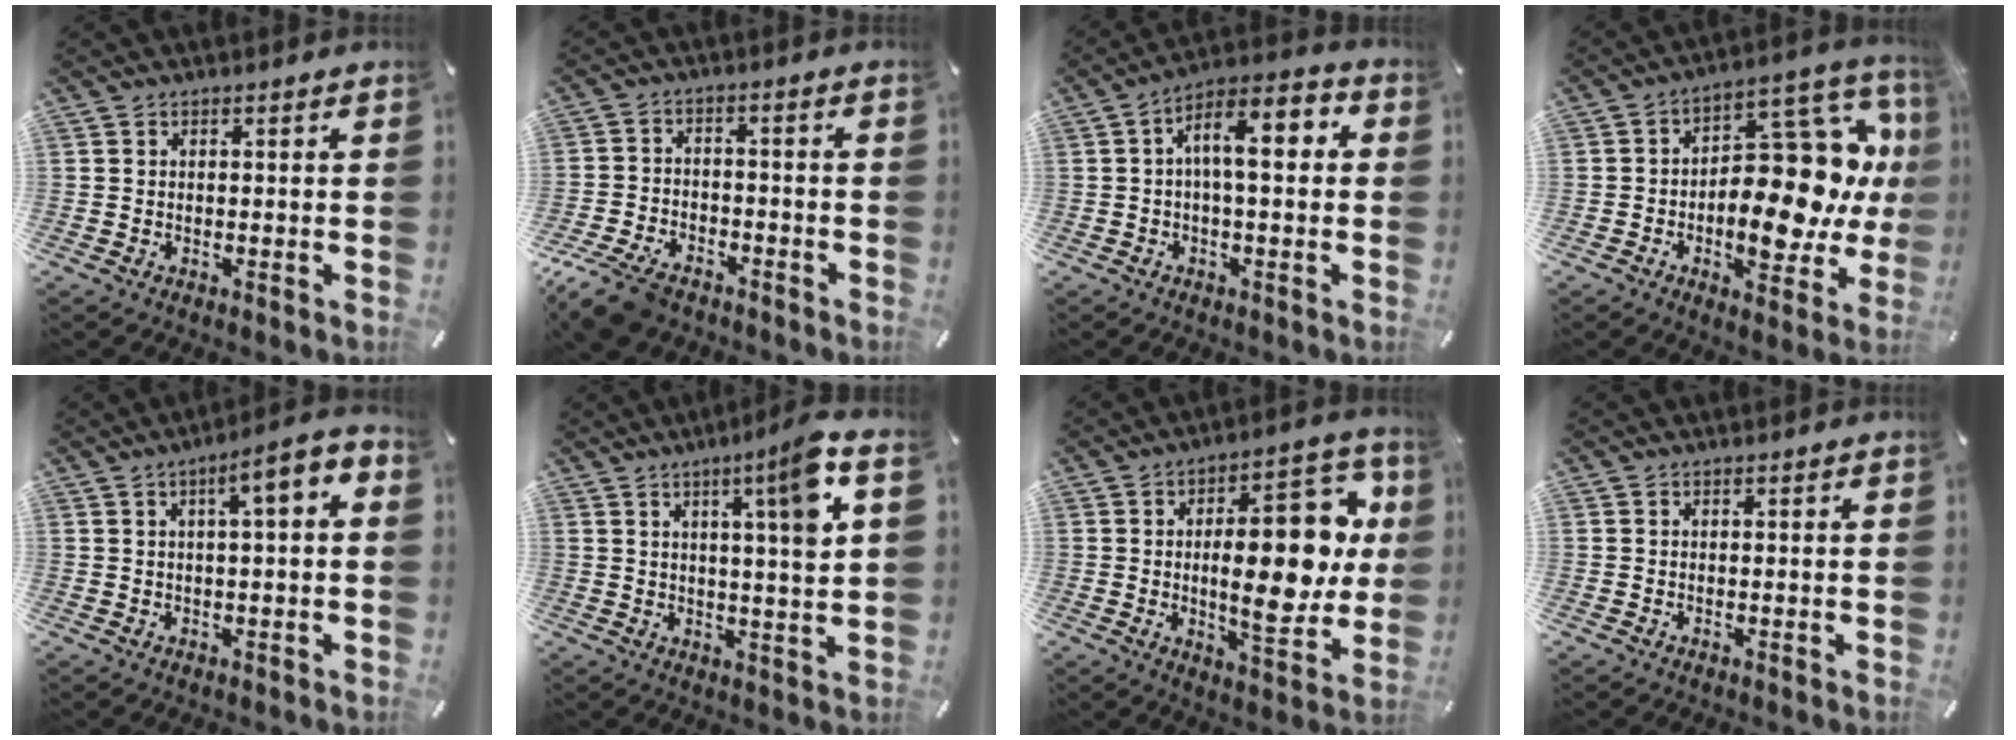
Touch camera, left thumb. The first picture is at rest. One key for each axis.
{"total": 8.9, "fx": -6.5, "fy": 4.4, "fz": 4.1, "tx": -0.082, "ty": 0.029, "tz": -0.121}
{"total": 9.9, "fx": 1.2, "fy": 4.1, "fz": 8.9, "tx": -0.143, "ty": 0.000, "tz": 0.016}
{"total": 21.1, "fx": 0.1, "fy": 12.3, "fz": 17.2, "tx": -0.214, "ty": -0.016, "tz": 0.015}
{"total": 6.4, "fx": 2.0, "fy": 1.2, "fz": 6.0, "tx": -0.084, "ty": -0.014, "tz": 0.024}
{"total": 9.8, "fx": 4.3, "fy": 0.2, "fz": 8.7, "tx": -0.127, "ty": -0.020, "tz": 0.058}
{"total": 21.3, "fx": 1.5, "fy": 9.6, "fz": 19.0, "tx": -0.257, "ty": -0.007, "tz": 0.021}
{"total": 0.0}